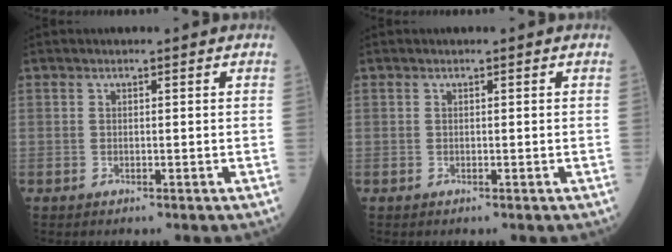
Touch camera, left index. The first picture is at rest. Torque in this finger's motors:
{"motor_torque": [-0.02, -0.03, 0.01, 0.00]}